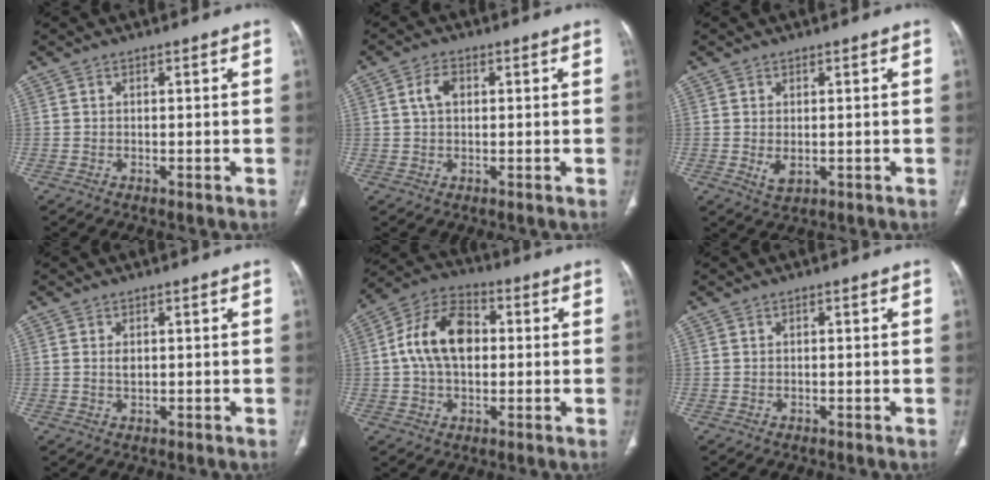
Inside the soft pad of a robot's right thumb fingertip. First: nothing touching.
{"total": 3.9, "force": [1.0, 2.5, 2.8], "torque": [-0.056, 0.007, 0.020]}
{"total": 2.8, "force": [-0.3, 1.6, 2.2], "torque": [-0.038, -0.008, 0.006]}
{"total": 1.6, "force": [0.3, 0.9, 1.2], "torque": [-0.023, -0.003, 0.008]}
{"total": 13.5, "force": [1.1, 8.8, 10.1], "torque": [-0.172, 0.026, 0.011]}
{"total": 0.0}